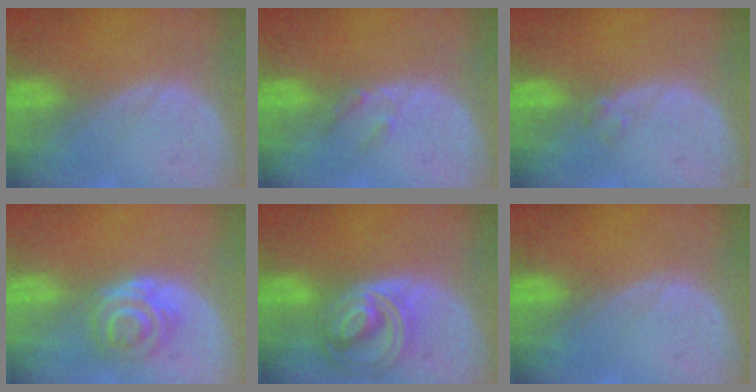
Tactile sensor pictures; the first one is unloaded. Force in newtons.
{"total": 2.0, "press": 1.8, "slide": 0.9}
{"total": 1.0, "press": 1.0, "slide": 0.2}
{"total": 6.4, "press": 5.3, "slide": 3.6}
{"total": 8.7, "press": 7.5, "slide": 4.4}
{"total": 0.0}